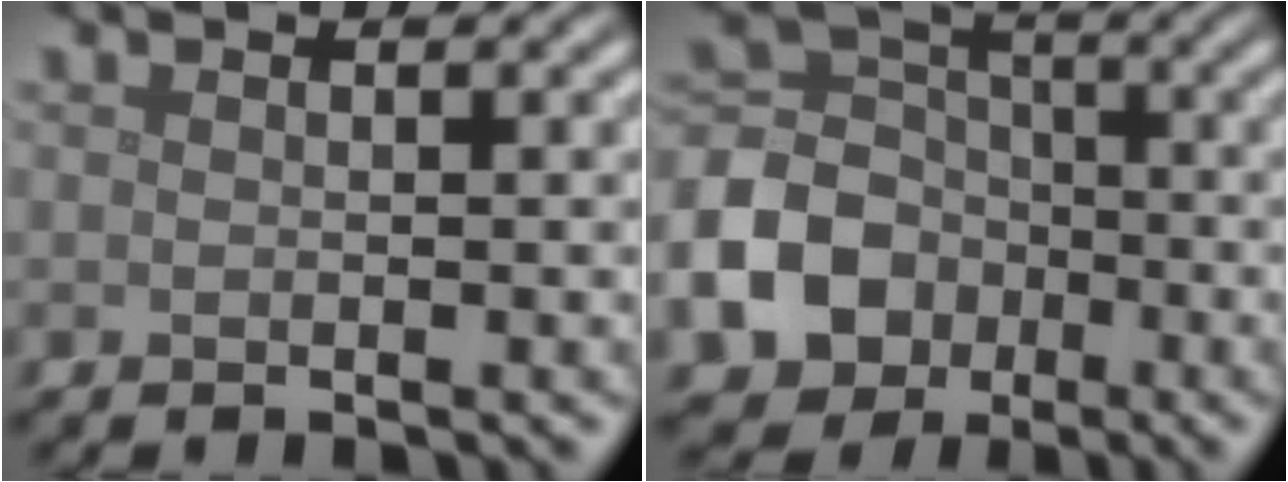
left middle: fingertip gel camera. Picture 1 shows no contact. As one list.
[{"total": 8.7, "force": [-3.5, 7.1, 3.6], "torque": [-0.092, -0.005, -0.081]}]